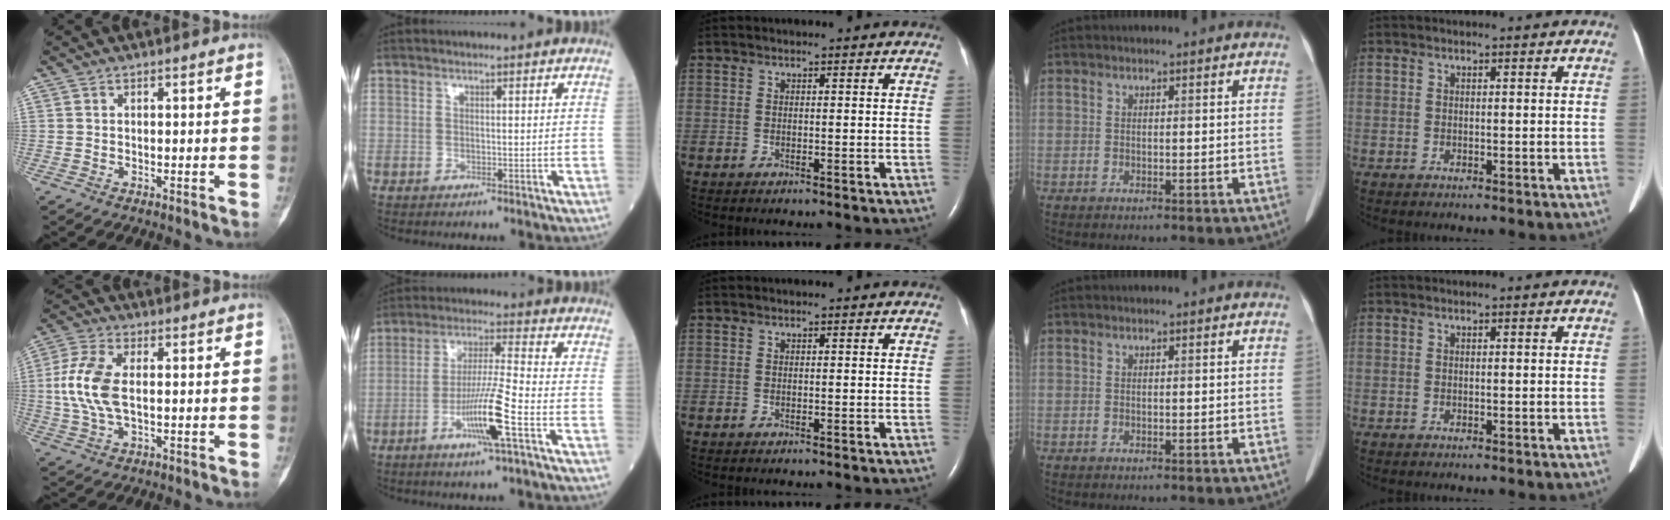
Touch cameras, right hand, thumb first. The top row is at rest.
{"thumb": {"total": 9.6, "force": [0.3, 5.0, 8.2], "torque": [-0.190, 0.009, 0.005]}, "index": {"total": 9.6, "force": [-4.0, -0.7, 8.7], "torque": [-0.169, -0.007, -0.075]}}